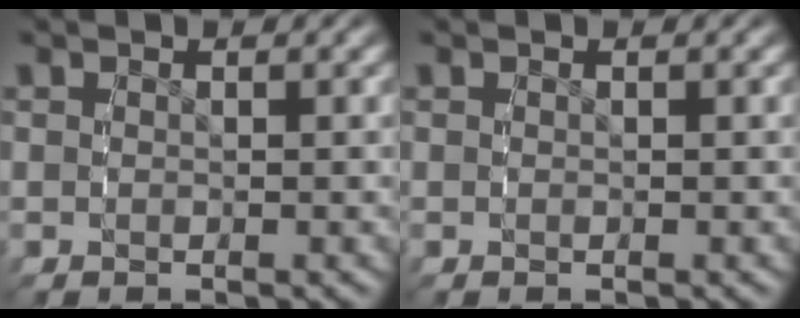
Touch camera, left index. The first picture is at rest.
{"total": 0.0}